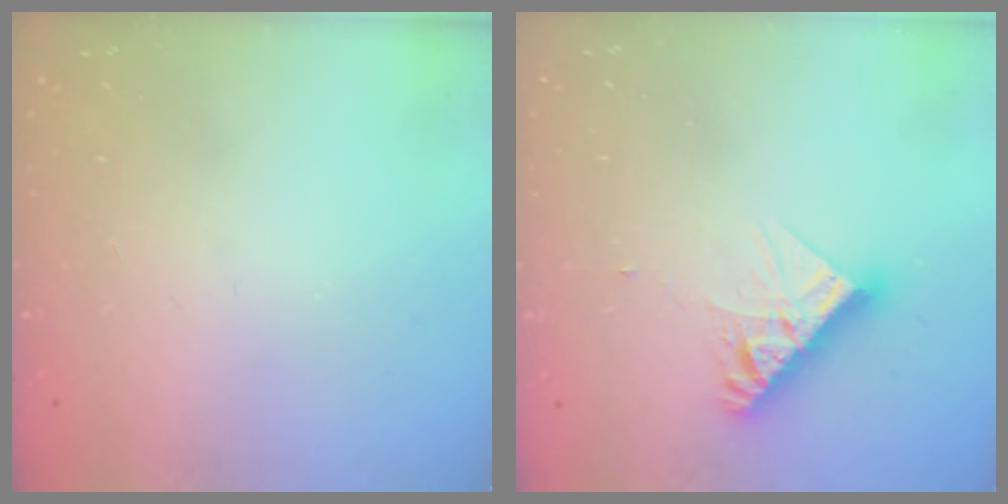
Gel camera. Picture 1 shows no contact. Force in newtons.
{"total": 10.2, "press": 10.2, "slide": 0.7}